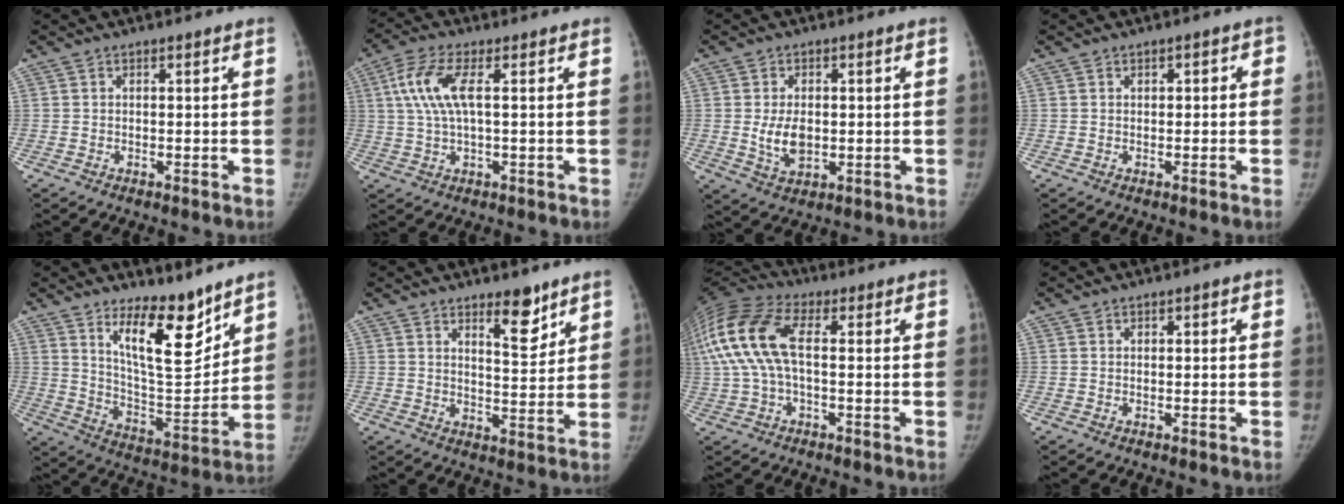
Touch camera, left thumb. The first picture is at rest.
{"total": 7.9, "force": [1.6, 2.5, 7.3], "torque": [-0.184, 0.014, 0.031]}
{"total": 6.2, "force": [-0.2, 3.9, 4.8], "torque": [-0.079, -0.007, 0.004]}
{"total": 1.7, "force": [0.2, 1.3, 1.1], "torque": [0.001, 0.005, -0.003]}
{"total": 14.7, "force": [10.1, 5.0, 9.4], "torque": [-0.109, -0.092, 0.179]}
{"total": 7.1, "force": [4.9, 2.5, 4.4], "torque": [-0.040, -0.040, 0.073]}
{"total": 15.3, "force": [1.3, 7.6, 13.2], "torque": [-0.305, 0.035, 0.018]}
{"total": 0.8, "force": [0.3, 0.5, 0.5], "torque": [0.000, 0.002, 0.001]}